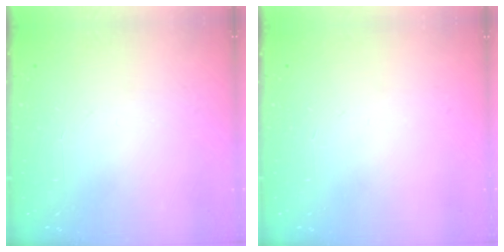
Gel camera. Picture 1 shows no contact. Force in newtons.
{"total": 0.0}